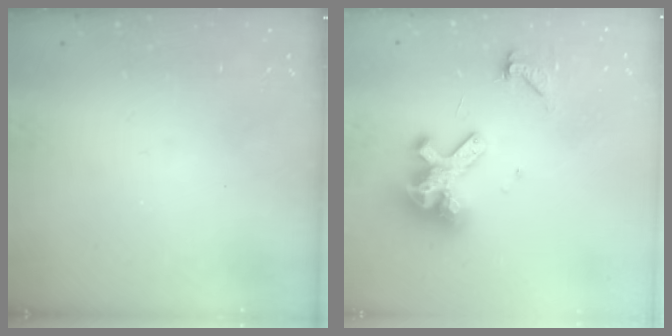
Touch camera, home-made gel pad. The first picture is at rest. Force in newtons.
{"total": 11.4, "press": 11.4, "slide": 1.4}